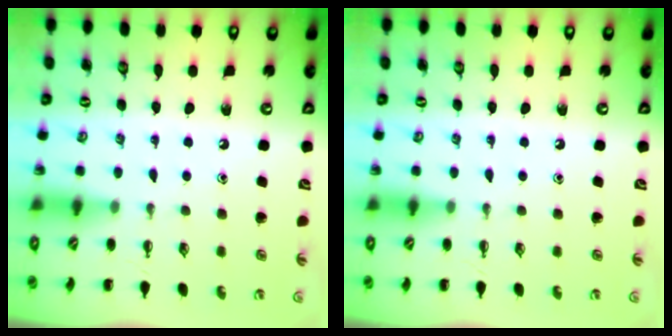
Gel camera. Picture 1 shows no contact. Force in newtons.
{"total": 0.0}